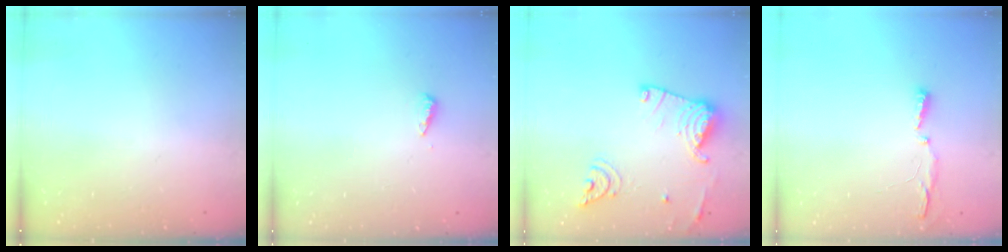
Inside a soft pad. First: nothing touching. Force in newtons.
{"total": 3.6, "press": 3.6, "slide": 0.4}
{"total": 15.7, "press": 15.6, "slide": 1.6}
{"total": 3.5, "press": 3.4, "slide": 0.8}